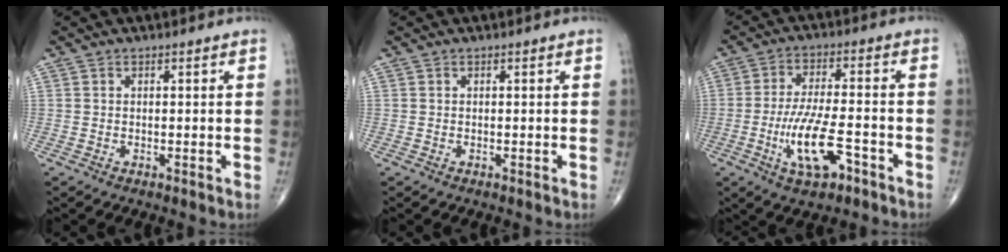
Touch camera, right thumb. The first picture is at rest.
{"total": 0.0}
{"total": 11.4, "force": [-3.9, 3.4, 10.1], "torque": [-0.212, 0.013, -0.071]}